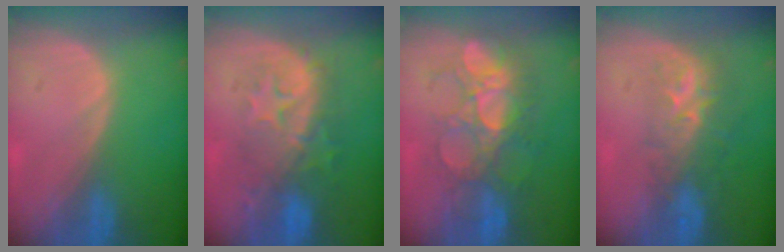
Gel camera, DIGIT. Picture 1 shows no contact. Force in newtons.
{"total": 9.2, "press": 8.8, "slide": 2.5}
{"total": 8.9, "press": 8.8, "slide": 1.7}
{"total": 8.7, "press": 7.2, "slide": 5.0}